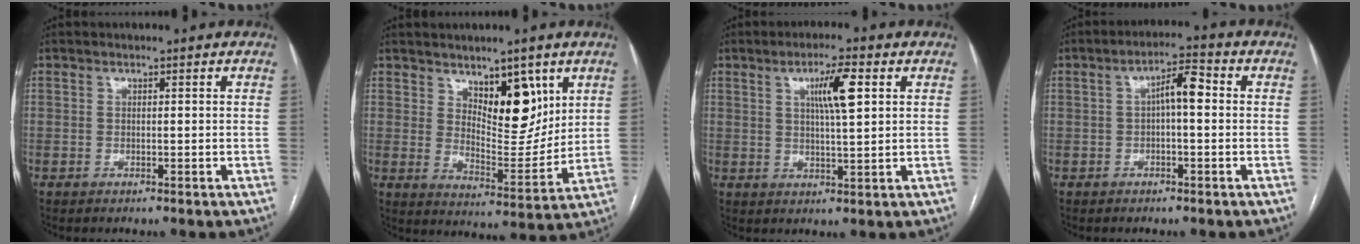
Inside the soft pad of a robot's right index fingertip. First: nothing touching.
{"total": 9.9, "force": [5.1, 4.1, 7.5], "torque": [-0.112, -0.010, 0.093]}
{"total": 6.5, "force": [2.2, 0.6, 6.1], "torque": [-0.107, 0.005, 0.038]}
{"total": 4.9, "force": [0.3, 1.2, 4.8], "torque": [-0.078, 0.021, 0.002]}